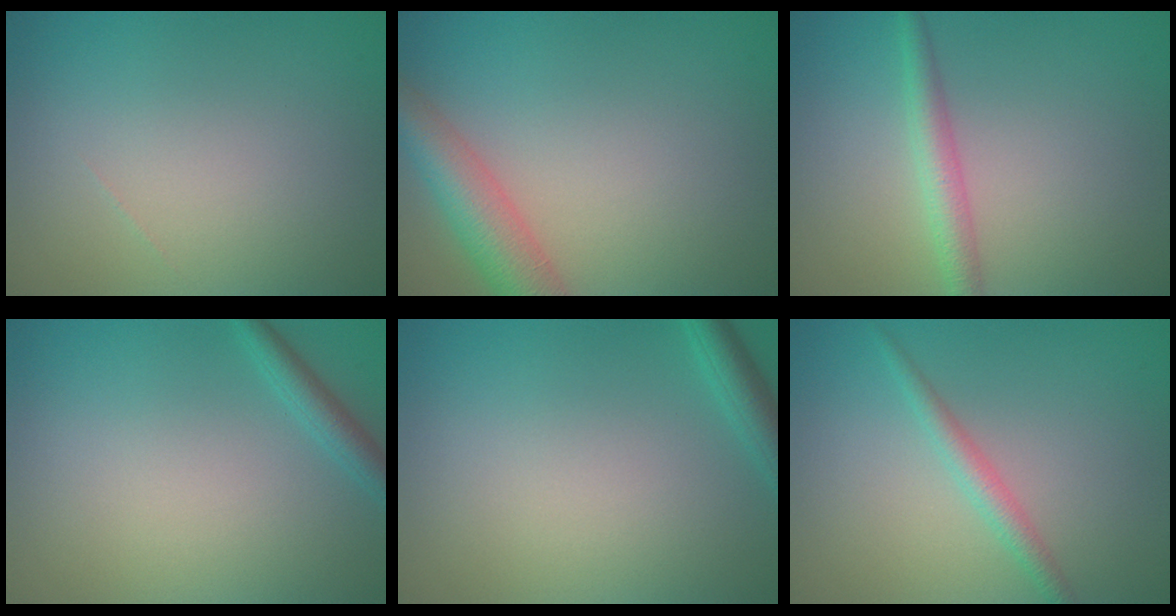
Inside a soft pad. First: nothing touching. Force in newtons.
{"total": 5.0, "press": 5.0, "slide": 0.3}
{"total": 2.4, "press": 2.4, "slide": 0.0}
{"total": 1.8, "press": 1.7, "slide": 0.1}
{"total": 2.1, "press": 2.1, "slide": 0.1}
{"total": 1.8, "press": 1.8, "slide": 0.1}